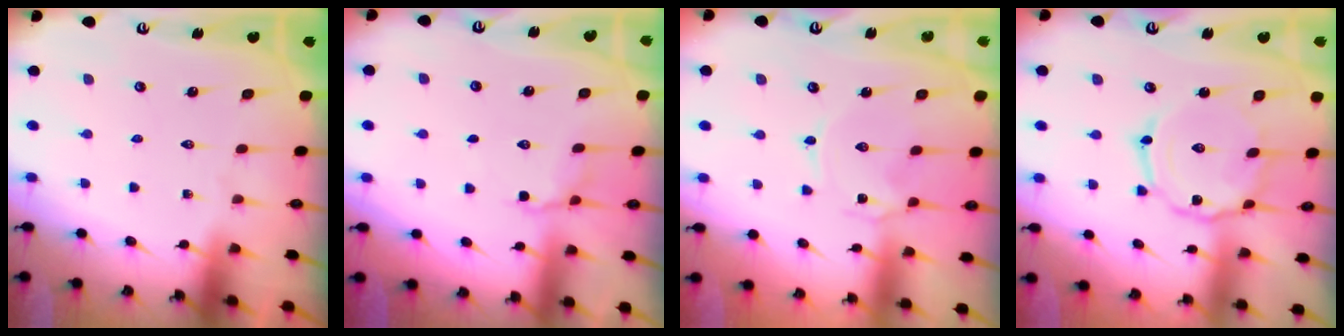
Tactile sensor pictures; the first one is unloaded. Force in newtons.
{"total": 6.3, "press": 5.9, "slide": 2.2}
{"total": 1.0, "press": 1.0, "slide": 0.1}
{"total": 8.3, "press": 8.2, "slide": 0.4}